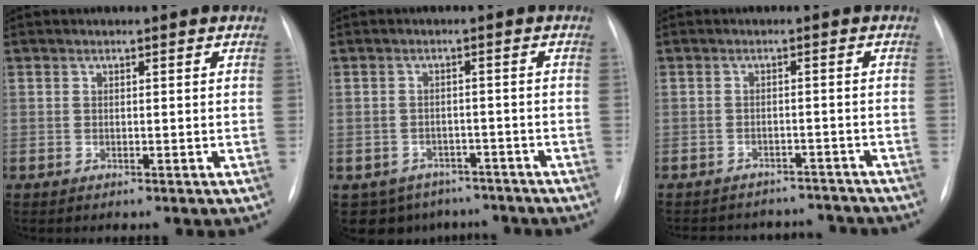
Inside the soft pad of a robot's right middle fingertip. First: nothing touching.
{"total": 8.6, "force": [-6.4, 5.7, 1.3], "torque": [-0.021, 0.015, -0.075]}
{"total": 11.2, "force": [-10.5, 3.9, 1.4], "torque": [-0.026, 0.023, -0.120]}